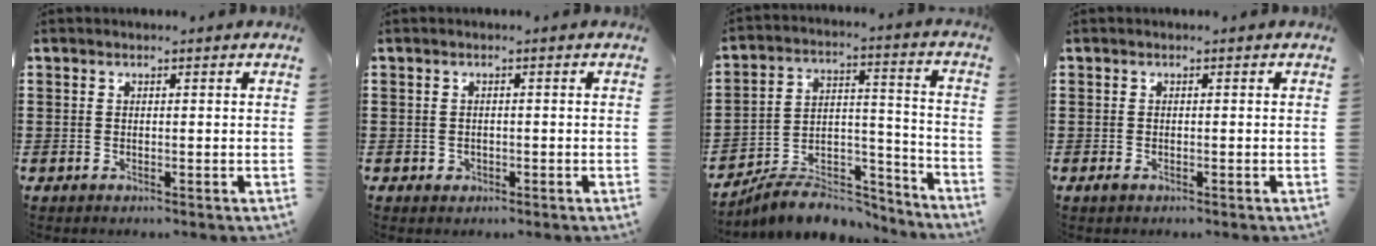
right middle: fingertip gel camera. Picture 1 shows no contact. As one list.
[{"total": 0.9, "force": [-0.2, 0.8, 0.3], "torque": [-0.010, 0.004, -0.005]}, {"total": 7.1, "force": [-6.5, 2.4, 1.7], "torque": [-0.032, 0.010, -0.127]}, {"total": 0.7, "force": [-0.4, 0.4, 0.4], "torque": [-0.008, -0.002, -0.008]}]